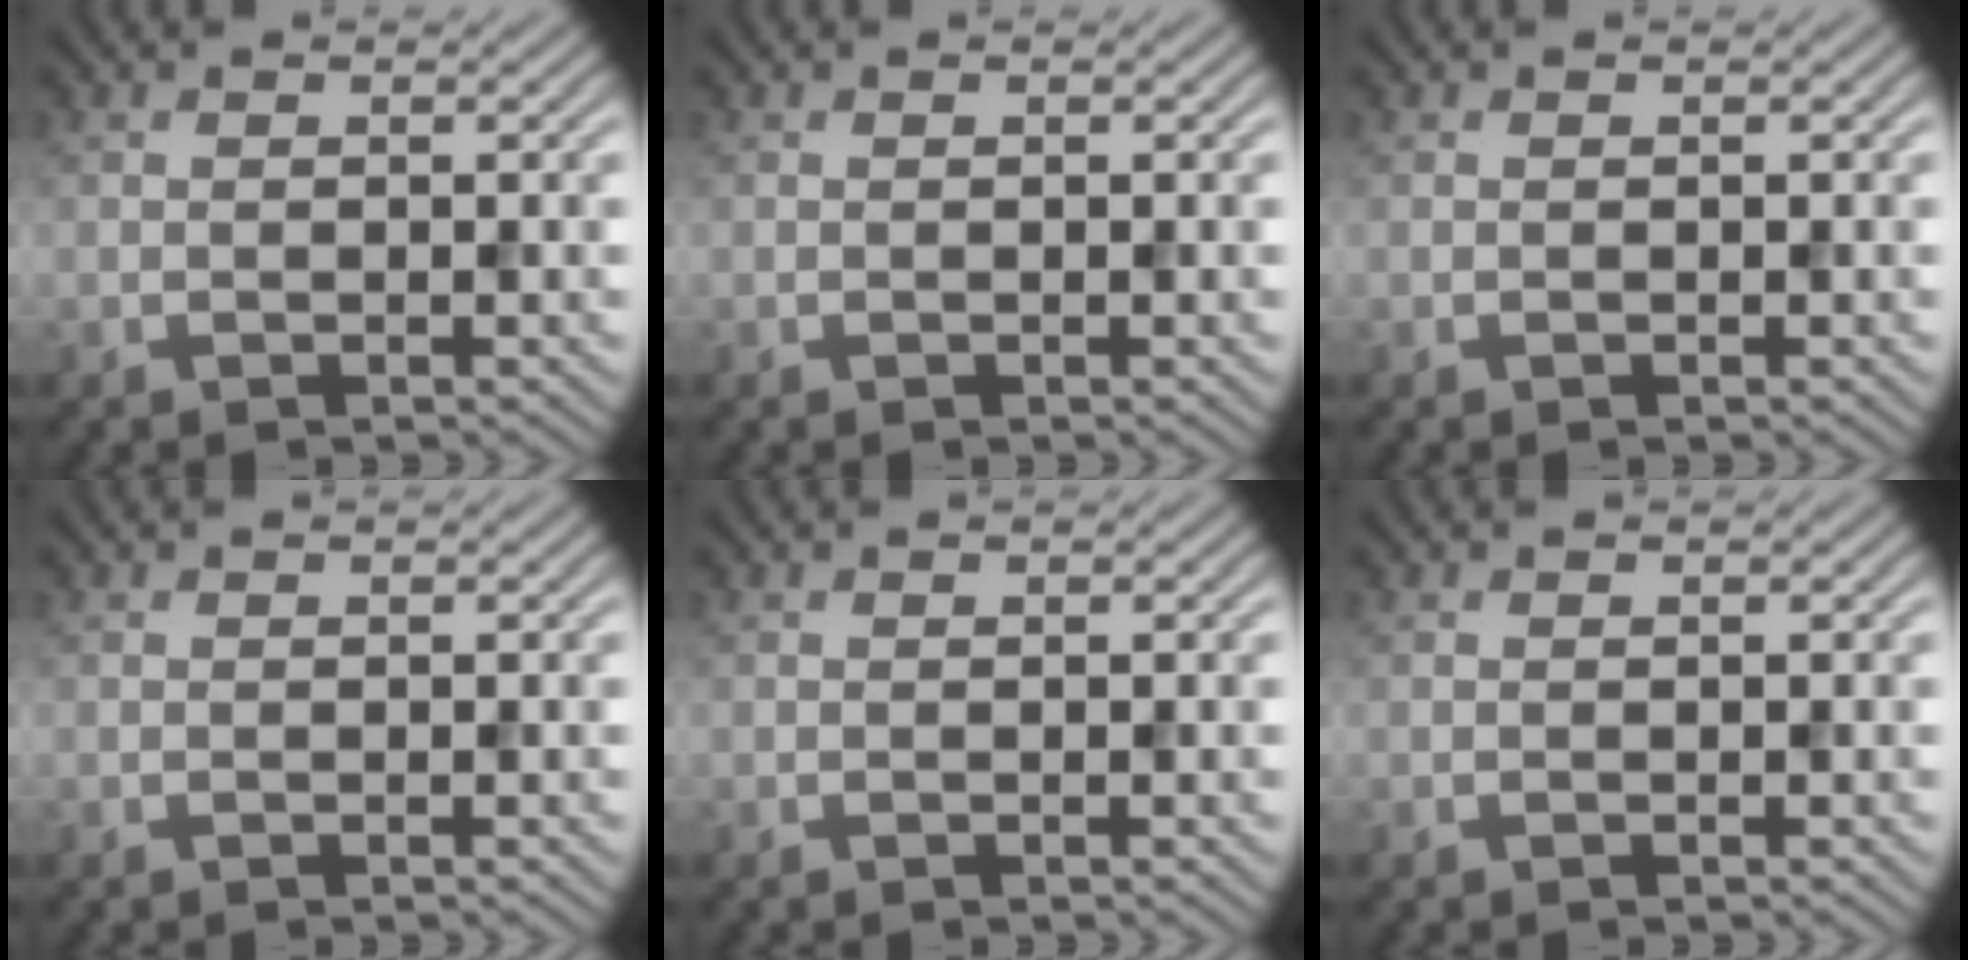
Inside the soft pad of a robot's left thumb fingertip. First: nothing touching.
{"total": 0.0}
{"total": 0.0}
{"total": 0.0}
{"total": 0.0}
{"total": 0.0}